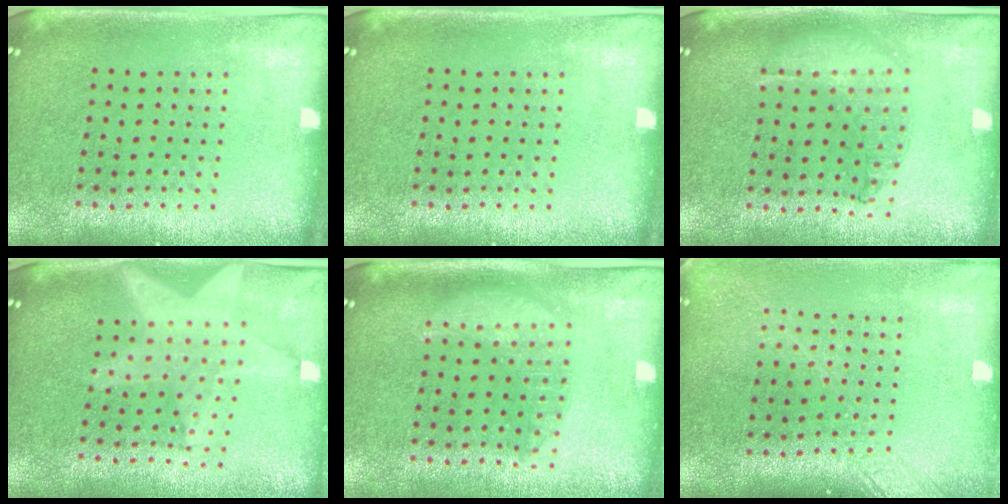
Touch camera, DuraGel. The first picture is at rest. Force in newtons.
{"total": 0.0}
{"total": 0.9, "press": 0.9, "slide": 0.2}
{"total": 2.3, "press": 1.9, "slide": 1.3}
{"total": 1.4, "press": 1.3, "slide": 0.5}
{"total": 2.0, "press": 1.5, "slide": 1.3}